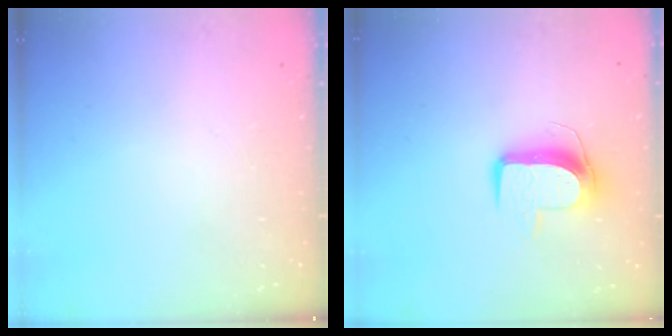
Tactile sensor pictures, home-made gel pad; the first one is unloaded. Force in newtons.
{"total": 9.9, "press": 9.9, "slide": 0.6}